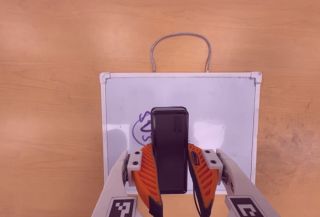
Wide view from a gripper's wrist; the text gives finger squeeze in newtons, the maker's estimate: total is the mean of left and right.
{"total": 10.3, "left": 8.5, "right": 12.1}